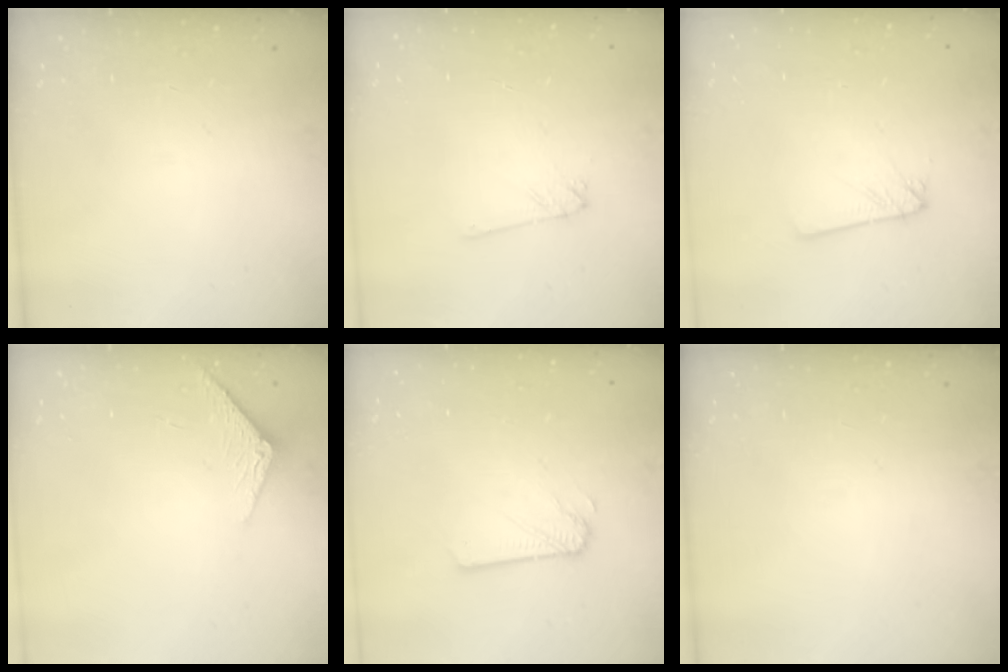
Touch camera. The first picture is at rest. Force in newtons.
{"total": 1.7, "press": 1.7, "slide": 0.1}
{"total": 2.2, "press": 2.2, "slide": 0.2}
{"total": 4.6, "press": 4.6, "slide": 0.4}
{"total": 2.0, "press": 2.0, "slide": 0.3}
{"total": 0.0}